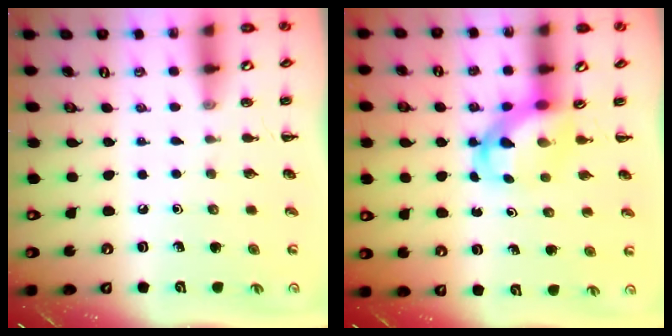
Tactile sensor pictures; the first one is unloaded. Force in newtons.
{"total": 4.4, "press": 4.3, "slide": 0.7}